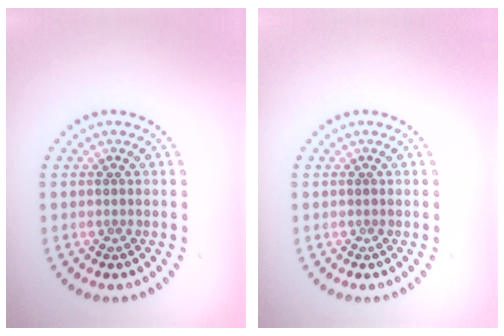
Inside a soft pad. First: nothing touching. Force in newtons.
{"total": 0.0}